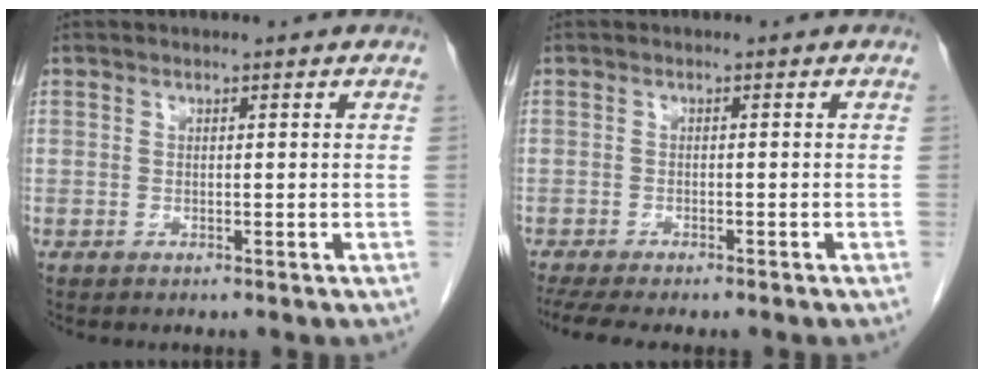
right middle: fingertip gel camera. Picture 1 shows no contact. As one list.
[{"total": 8.2, "force": [-6.7, 1.8, 4.4], "torque": [-0.067, -0.005, -0.099]}]